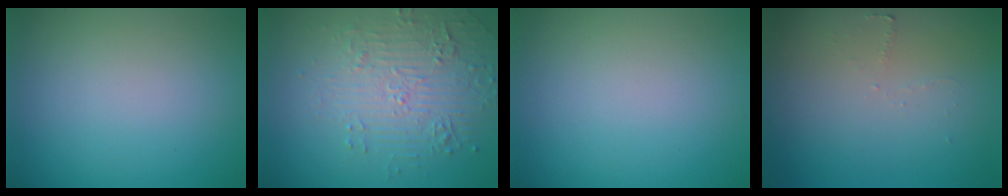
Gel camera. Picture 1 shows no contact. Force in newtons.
{"total": 4.9, "press": 3.6, "slide": 3.4}
{"total": 0.0}
{"total": 0.9, "press": 0.8, "slide": 0.3}